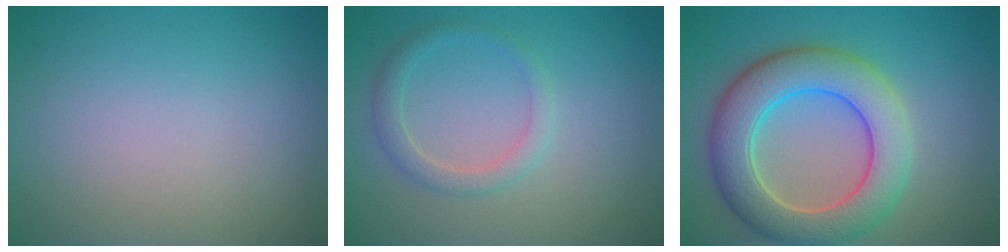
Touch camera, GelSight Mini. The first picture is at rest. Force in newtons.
{"total": 2.0, "press": 2.0, "slide": 0.0}
{"total": 8.2, "press": 8.2, "slide": 0.4}